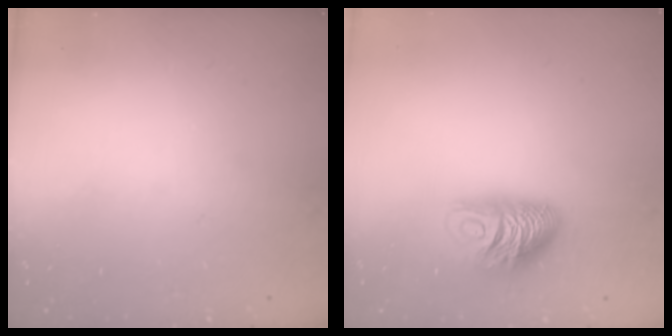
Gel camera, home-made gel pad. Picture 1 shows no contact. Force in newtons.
{"total": 10.6, "press": 10.6, "slide": 0.9}